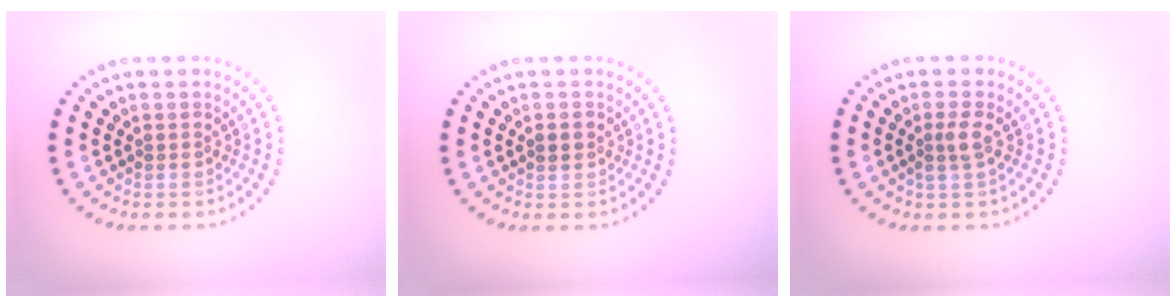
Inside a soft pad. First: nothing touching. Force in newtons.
{"total": 1.4, "press": 1.4, "slide": 0.1}
{"total": 1.5, "press": 1.2, "slide": 0.9}